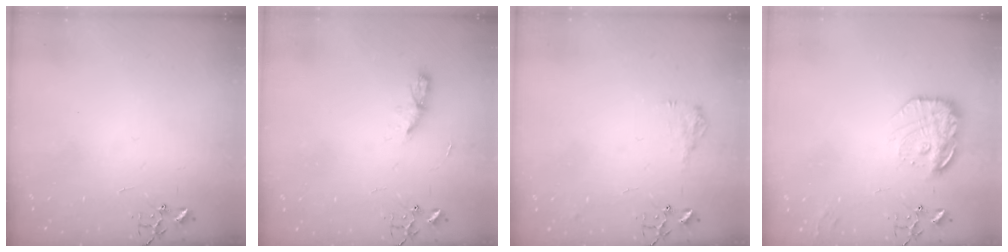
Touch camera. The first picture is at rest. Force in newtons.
{"total": 5.1, "press": 5.0, "slide": 0.6}
{"total": 8.1, "press": 8.1, "slide": 0.3}
{"total": 16.4, "press": 16.3, "slide": 1.3}